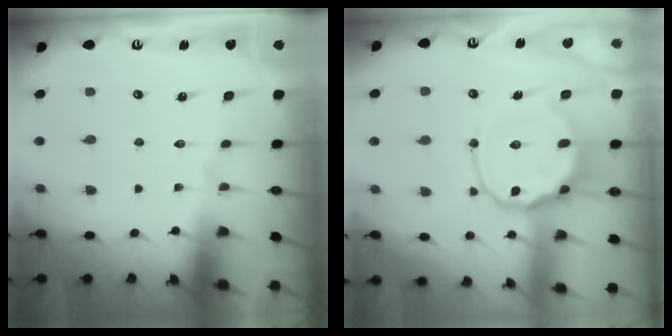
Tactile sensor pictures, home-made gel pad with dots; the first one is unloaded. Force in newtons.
{"total": 12.8, "press": 12.7, "slide": 2.0}